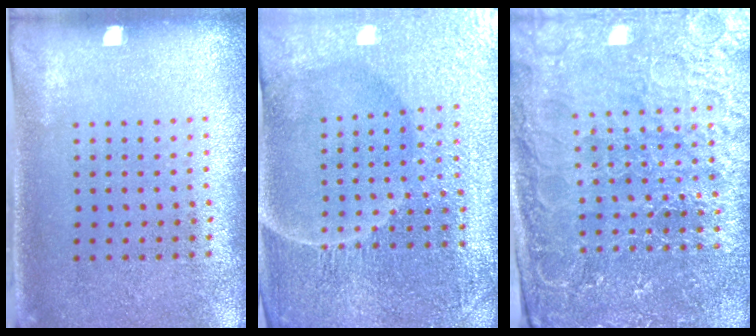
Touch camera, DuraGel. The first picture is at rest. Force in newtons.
{"total": 5.4, "press": 5.1, "slide": 1.9}
{"total": 4.9, "press": 4.5, "slide": 1.8}